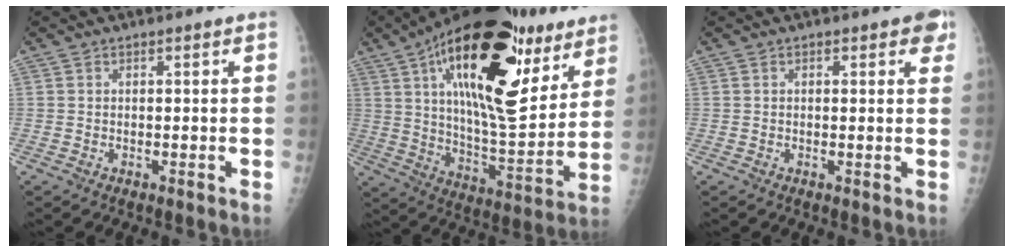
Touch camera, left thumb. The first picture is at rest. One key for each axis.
{"total": 33.4, "fx": 16.3, "fy": 13.8, "fz": 25.8, "tx": -0.385, "ty": -0.031, "tz": 0.261}
{"total": 3.5, "fx": 1.5, "fy": 1.5, "fz": 2.8, "tx": -0.018, "ty": -0.002, "tz": 0.010}